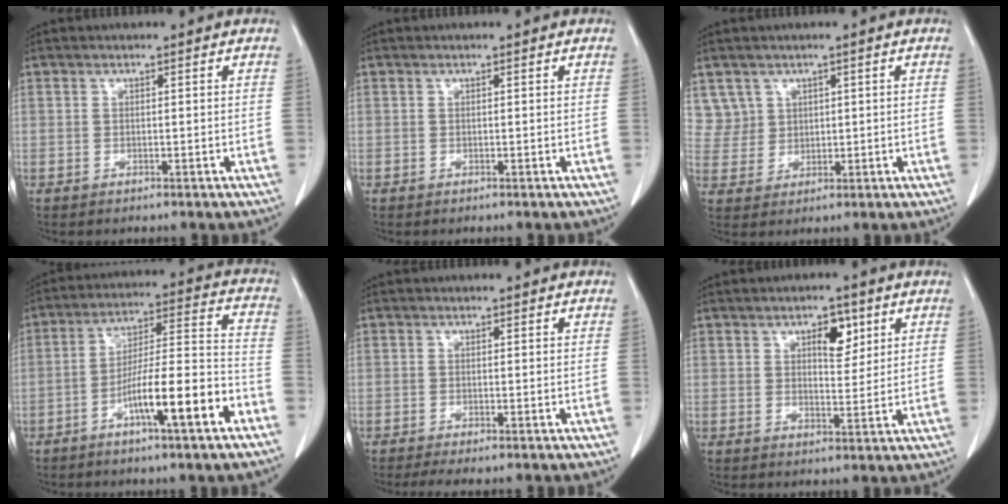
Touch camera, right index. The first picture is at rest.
{"total": 0.0}
{"total": 4.6, "force": [2.3, 3.9, -0.4], "torque": [0.014, 0.008, 0.051]}
{"total": 13.5, "force": [-6.5, 0.9, 11.8], "torque": [-0.196, 0.009, -0.108]}
{"total": 2.7, "force": [-2.1, 0.3, 1.6], "torque": [-0.022, -0.005, -0.031]}
{"total": 4.8, "force": [2.3, 2.1, 3.6], "torque": [-0.054, 0.002, 0.036]}